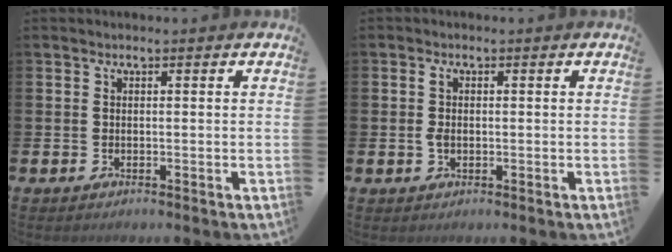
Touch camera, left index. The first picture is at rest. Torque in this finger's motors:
{"motor_torque": [0.38, 0.25, 0.09, 0.04]}